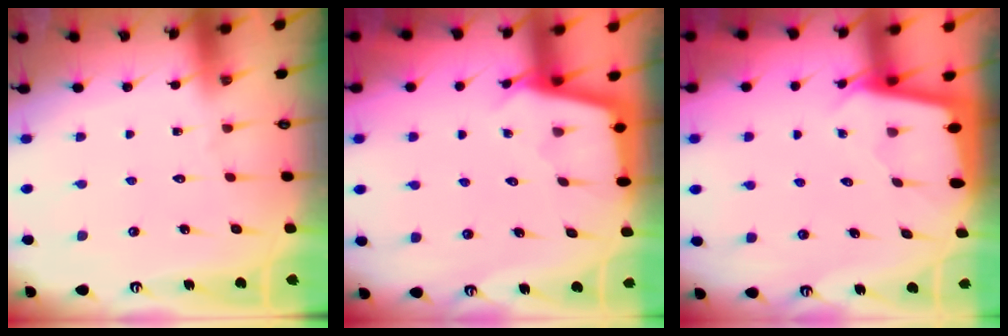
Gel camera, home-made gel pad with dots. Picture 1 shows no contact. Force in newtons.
{"total": 2.9, "press": 2.9, "slide": 0.3}
{"total": 1.7, "press": 1.7, "slide": 0.1}